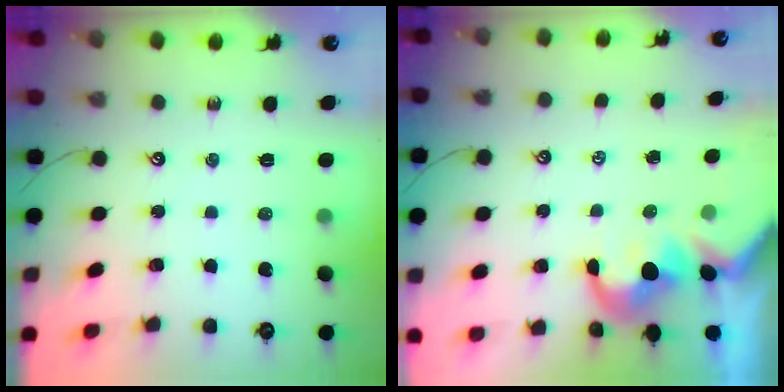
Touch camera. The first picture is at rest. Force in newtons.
{"total": 3.0, "press": 2.8, "slide": 1.0}